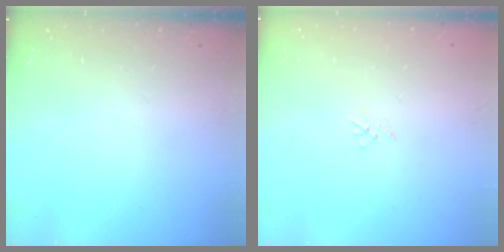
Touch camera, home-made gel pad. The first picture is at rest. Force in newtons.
{"total": 1.5, "press": 1.4, "slide": 0.4}